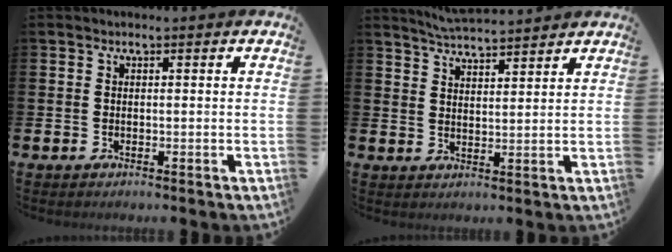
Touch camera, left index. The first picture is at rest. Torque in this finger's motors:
{"motor_torque": [0.37, -0.67, 0.28, 0.04]}